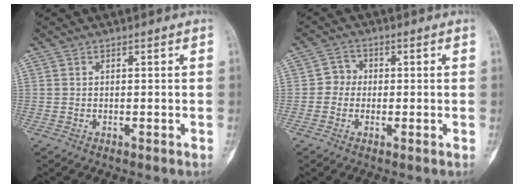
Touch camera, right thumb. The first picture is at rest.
{"total": 3.0, "force": [-0.3, 2.8, 1.0], "torque": [0.004, 0.010, -0.015]}